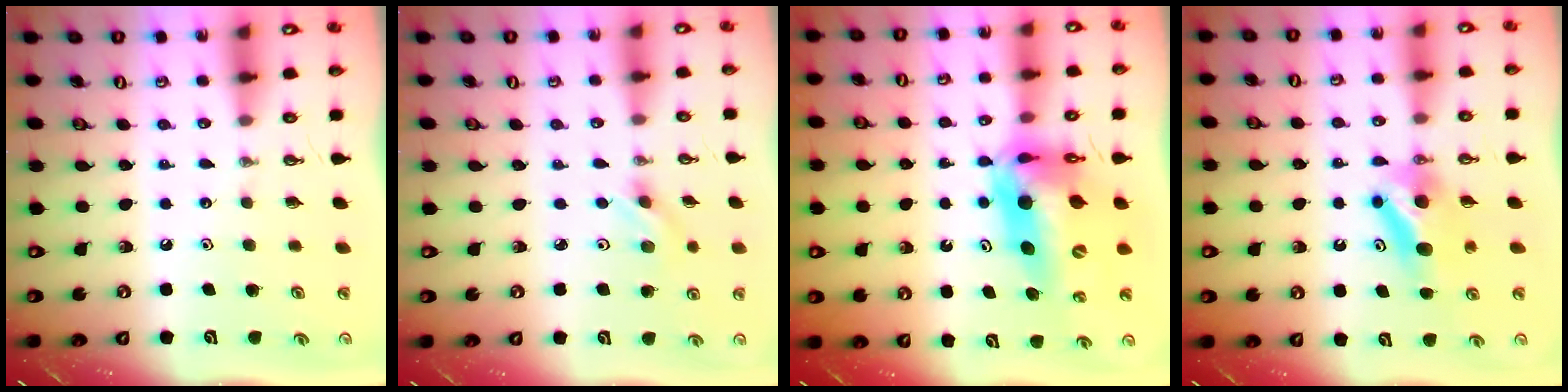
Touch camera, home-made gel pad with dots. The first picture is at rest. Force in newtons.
{"total": 3.1, "press": 2.8, "slide": 1.4}
{"total": 15.7, "press": 15.3, "slide": 3.5}
{"total": 7.7, "press": 6.1, "slide": 4.7}